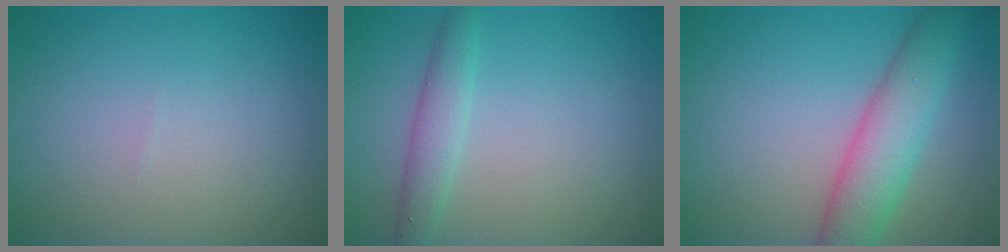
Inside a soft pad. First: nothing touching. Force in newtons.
{"total": 2.4, "press": 2.4, "slide": 0.1}
{"total": 5.6, "press": 5.6, "slide": 0.1}